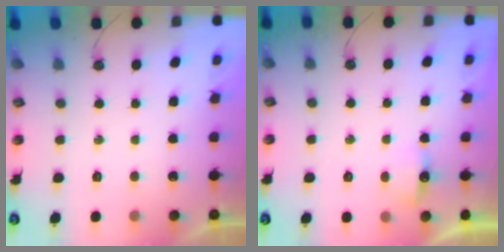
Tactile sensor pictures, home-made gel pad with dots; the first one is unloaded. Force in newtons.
{"total": 3.9, "press": 3.8, "slide": 0.7}